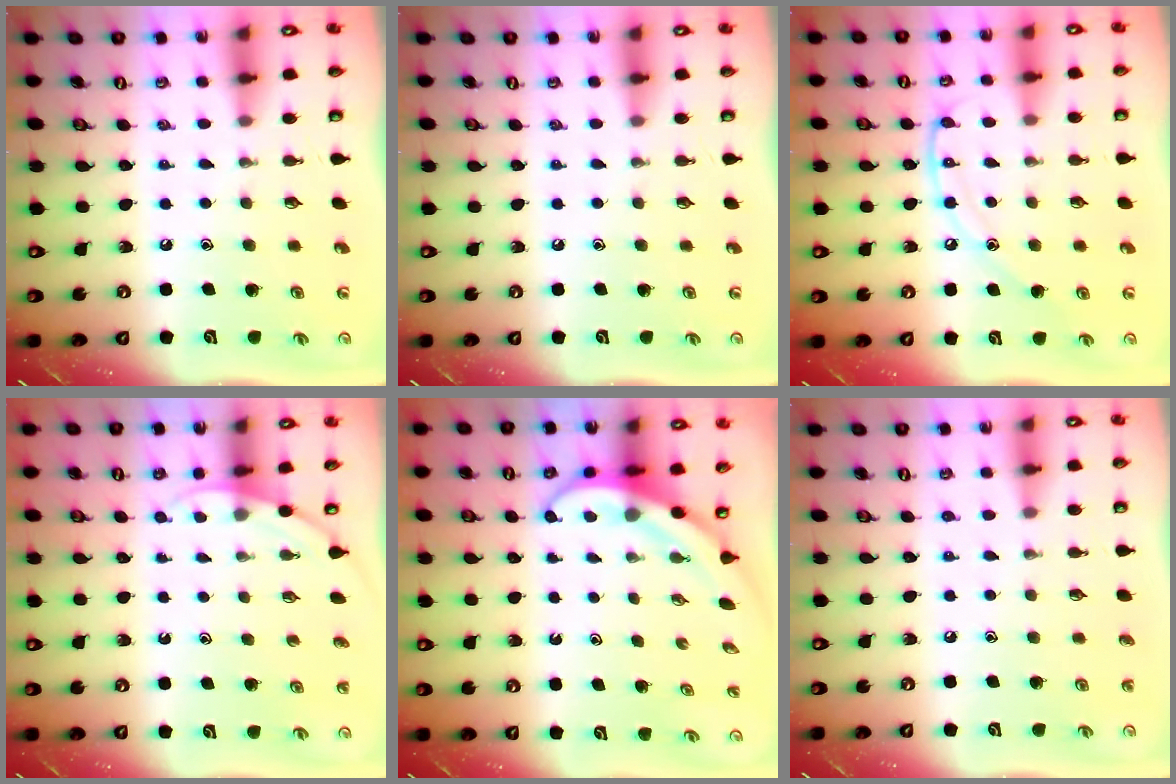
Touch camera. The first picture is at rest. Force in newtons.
{"total": 0.0}
{"total": 11.2, "press": 11.2, "slide": 1.2}
{"total": 4.0, "press": 4.0, "slide": 0.3}
{"total": 4.0, "press": 4.0, "slide": 0.3}
{"total": 3.1, "press": 3.1, "slide": 0.3}